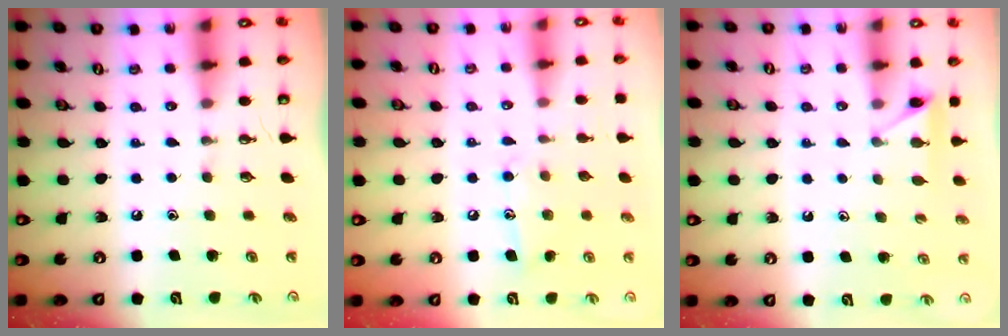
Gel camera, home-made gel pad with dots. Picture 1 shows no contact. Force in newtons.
{"total": 9.1, "press": 9.1, "slide": 0.6}
{"total": 5.0, "press": 5.0, "slide": 0.6}